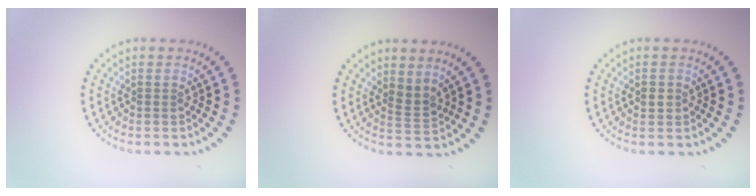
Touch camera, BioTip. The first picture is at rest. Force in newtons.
{"total": 1.8, "press": 1.4, "slide": 1.2}
{"total": 0.9, "press": 0.9, "slide": 0.2}